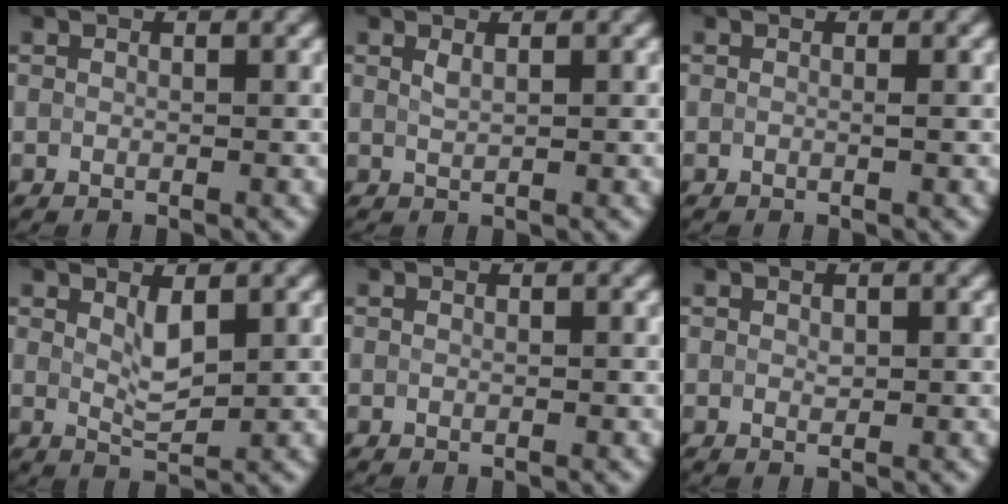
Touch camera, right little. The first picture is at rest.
{"total": 0.9, "force": [0.6, 0.1, 0.6], "torque": [-0.017, 0.001, 0.014]}
{"total": 0.0}
{"total": 2.3, "force": [1.1, 0.7, 1.9], "torque": [-0.041, -0.003, 0.023]}
{"total": 0.0}
{"total": 0.5, "force": [0.2, 0.3, 0.4], "torque": [-0.007, 0.001, 0.004]}